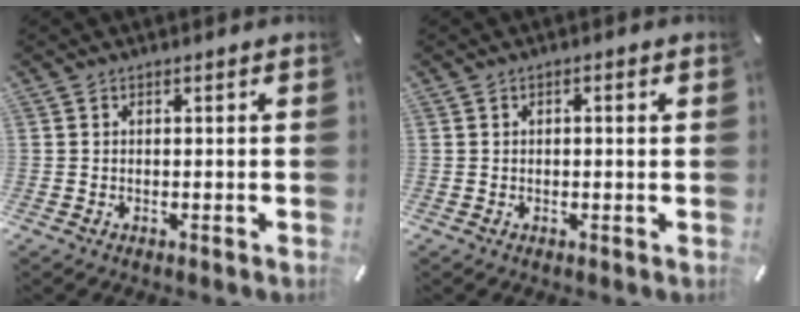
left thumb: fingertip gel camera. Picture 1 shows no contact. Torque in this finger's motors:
{"motor_torque": [-0.13, -0.39, 0.01, 0.05, -0.02]}